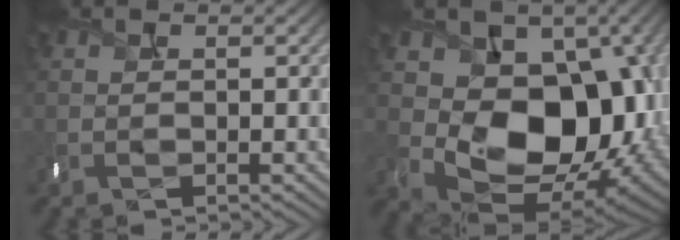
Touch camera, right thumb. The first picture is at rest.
{"total": 13.4, "force": [0.6, 9.8, 9.0], "torque": [-0.136, -0.040, 0.025]}